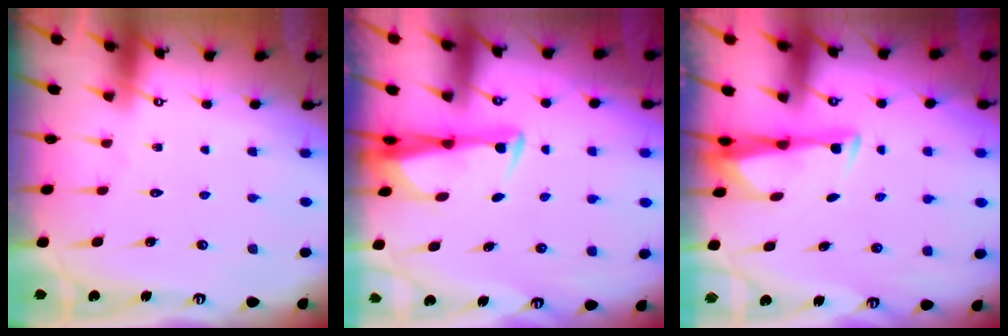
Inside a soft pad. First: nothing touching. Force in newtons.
{"total": 3.1, "press": 3.1, "slide": 0.7}
{"total": 3.3, "press": 3.2, "slide": 0.8}